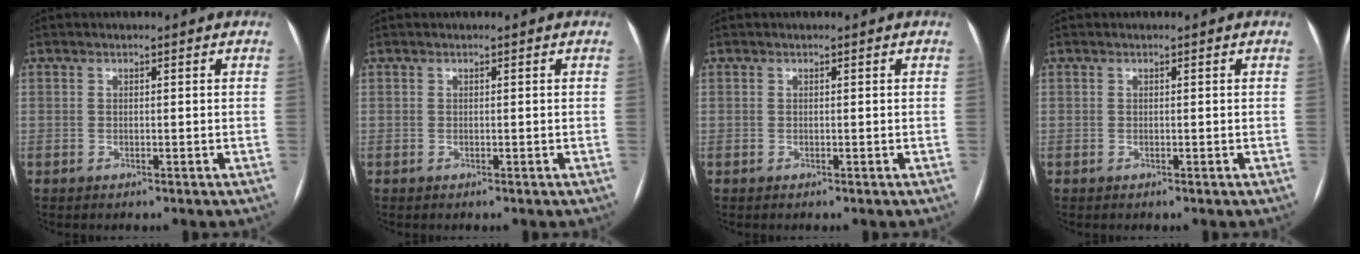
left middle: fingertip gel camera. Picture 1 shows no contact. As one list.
[{"total": 0.0}, {"total": 0.0}, {"total": 0.0}]